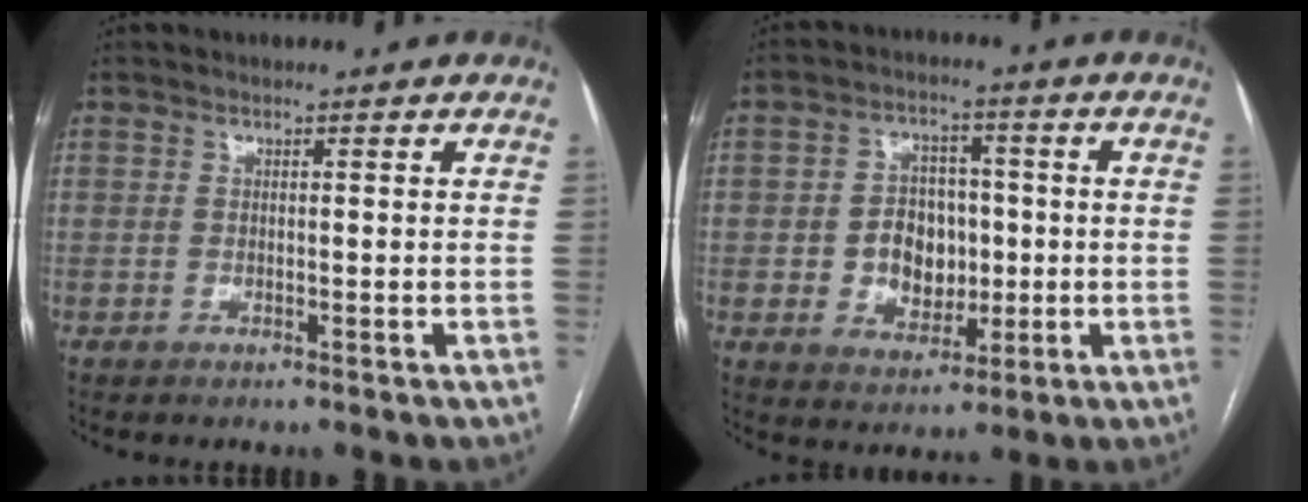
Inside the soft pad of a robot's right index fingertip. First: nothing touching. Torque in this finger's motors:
{"motor_torque": [0.66, 0.27, 0.12, 0.03]}